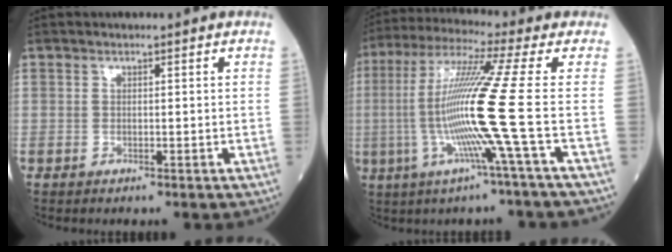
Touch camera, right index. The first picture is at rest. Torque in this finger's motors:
{"motor_torque": [1.49, -0.65, 1.06, 0.21]}